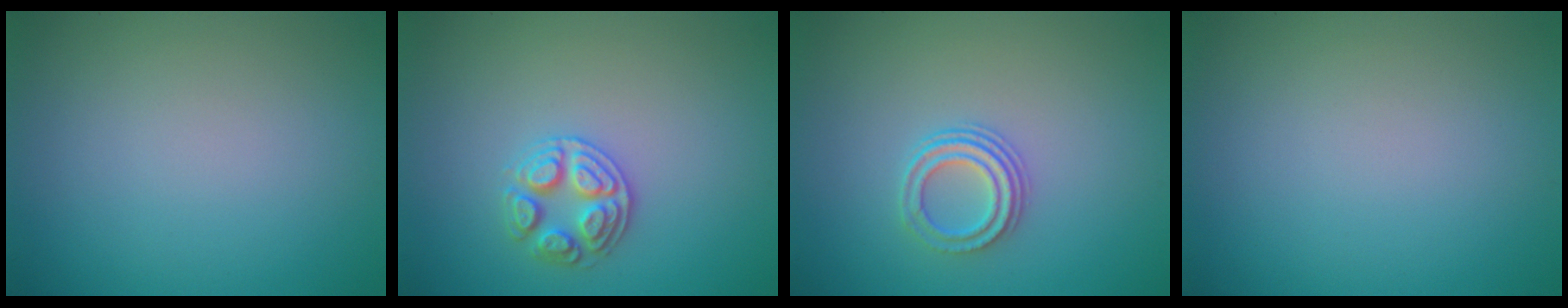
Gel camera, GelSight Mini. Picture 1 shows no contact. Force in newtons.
{"total": 2.7, "press": 2.7, "slide": 0.5}
{"total": 2.5, "press": 2.1, "slide": 1.4}
{"total": 0.0}